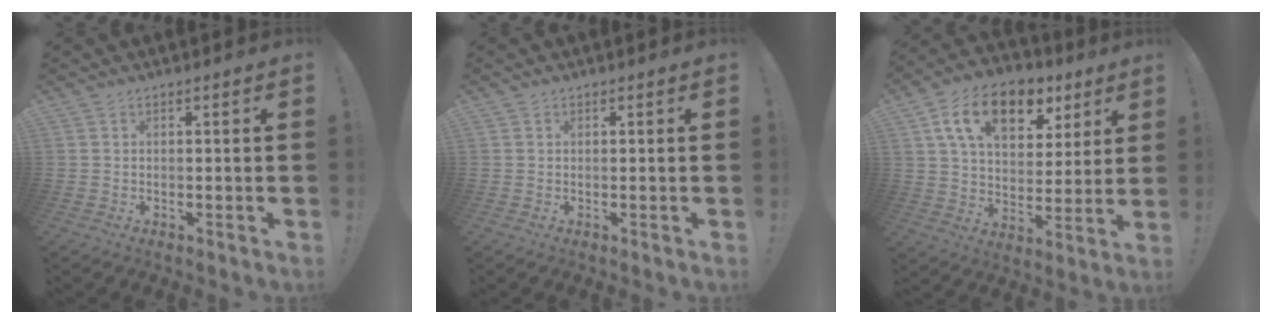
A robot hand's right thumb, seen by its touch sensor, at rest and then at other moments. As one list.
[{"total": 0.7, "force": [0.2, 0.6, -0.1], "torque": [0.009, -0.002, 0.002]}, {"total": 17.4, "force": [8.9, 10.5, 10.7], "torque": [-0.176, -0.030, 0.159]}]